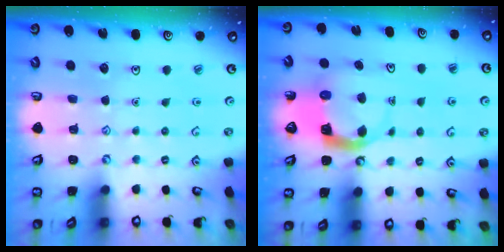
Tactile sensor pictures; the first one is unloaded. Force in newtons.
{"total": 5.7, "press": 5.6, "slide": 0.5}